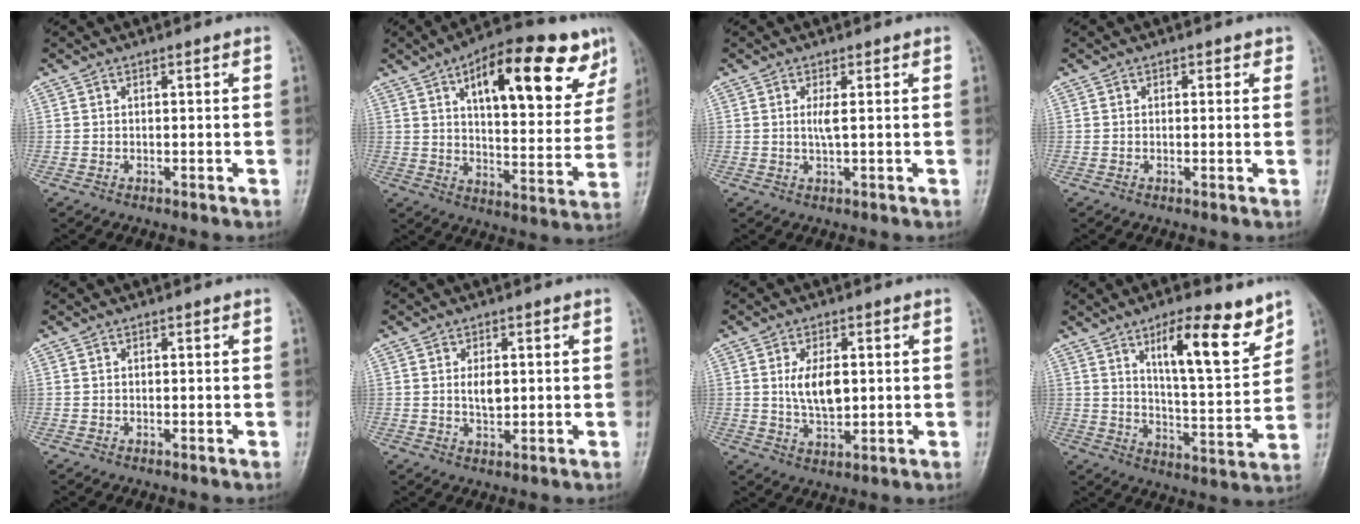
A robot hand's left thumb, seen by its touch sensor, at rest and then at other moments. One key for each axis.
{"total": 23.5, "fx": 11.4, "fy": 9.4, "fz": 18.2, "tx": -0.221, "ty": -0.022, "tz": 0.165}
{"total": 1.9, "fx": 0.3, "fy": 0.3, "fz": 1.8, "tx": -0.043, "ty": -0.004, "tz": 0.008}
{"total": 1.3, "fx": 0.6, "fy": 1.0, "fz": 0.5, "tx": 0.011, "ty": 0.000, "tz": 0.002}
{"total": 0.0}
{"total": 3.5, "fx": 0.6, "fy": 2.0, "fz": 2.8, "tx": -0.040, "ty": -0.006, "tz": 0.012}
{"total": 7.0, "fx": 1.0, "fy": 3.8, "fz": 5.8, "tx": -0.095, "ty": -0.009, "tz": 0.020}
{"total": 14.2, "fx": 8.6, "fy": 4.2, "fz": 10.6, "tx": -0.132, "ty": -0.057, "tz": 0.138}